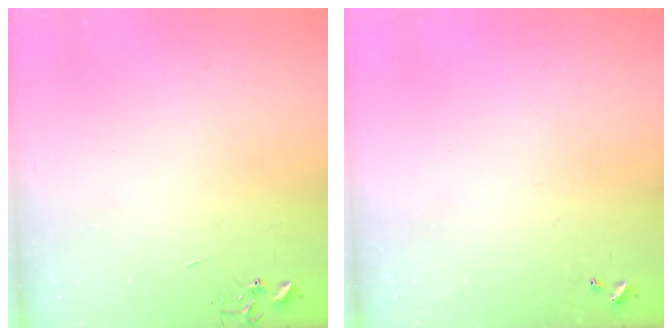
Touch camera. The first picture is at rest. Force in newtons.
{"total": 0.0}